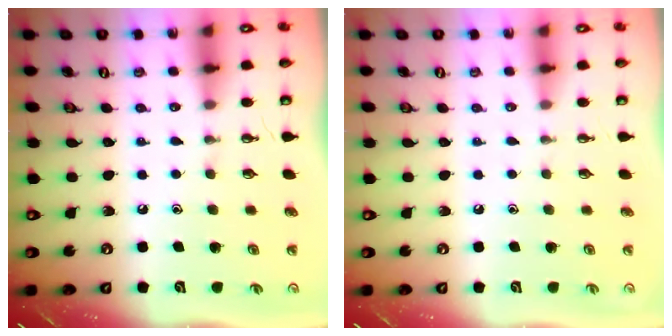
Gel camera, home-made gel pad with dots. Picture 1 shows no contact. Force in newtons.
{"total": 0.0}